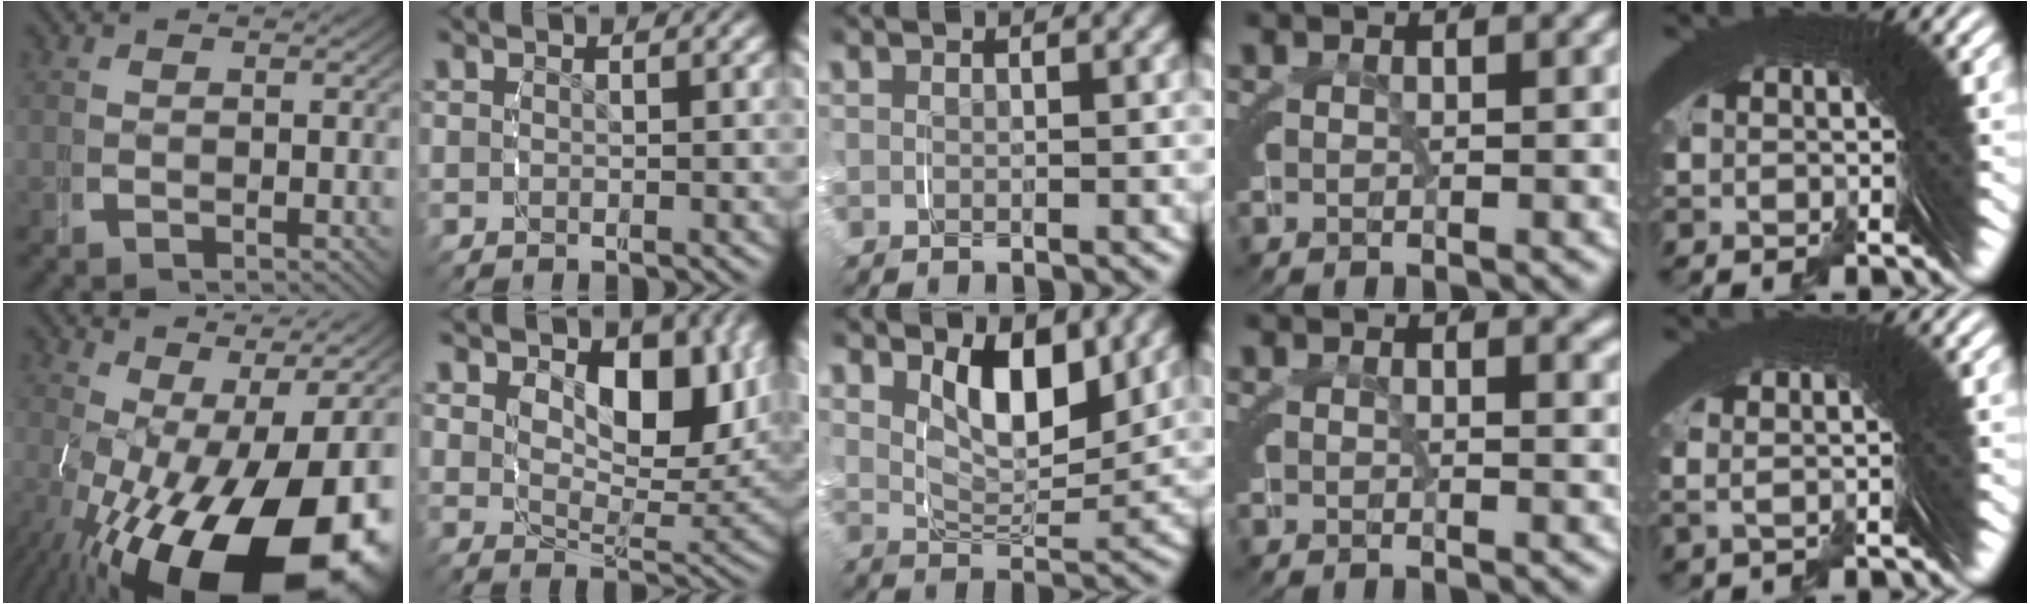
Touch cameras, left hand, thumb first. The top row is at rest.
{"thumb": {"total": 18.1, "force": [-3.7, 10.0, 14.7], "torque": [-0.248, -0.080, -0.009]}, "index": {"total": 7.5, "force": [2.9, 3.8, 5.8], "torque": [-0.082, -0.015, 0.052]}, "middle": {"total": 5.3, "force": [2.4, 2.4, 4.0], "torque": [-0.068, -0.018, 0.044]}, "ring": {"total": 1.2, "force": [0.9, 0.5, 0.6], "torque": [-0.010, -0.004, 0.010]}, "little": {"total": 2.3, "force": [0.6, 0.9, 2.0], "torque": [-0.037, 0.004, 0.008]}}